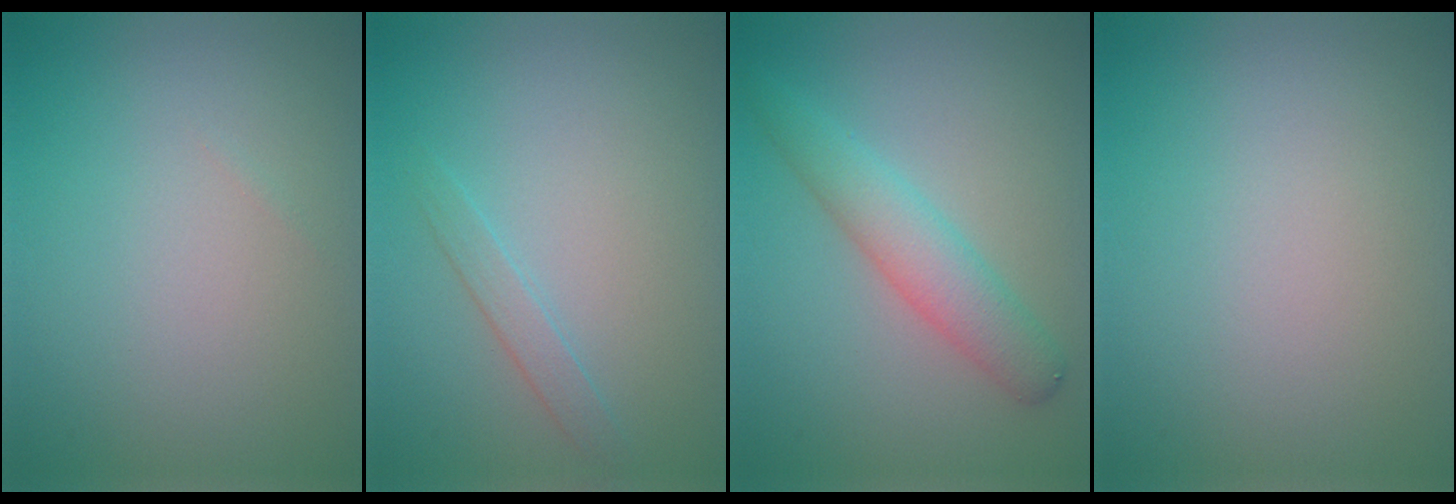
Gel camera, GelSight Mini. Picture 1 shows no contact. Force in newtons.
{"total": 1.3, "press": 1.3, "slide": 0.0}
{"total": 3.7, "press": 3.7, "slide": 0.1}
{"total": 0.0}